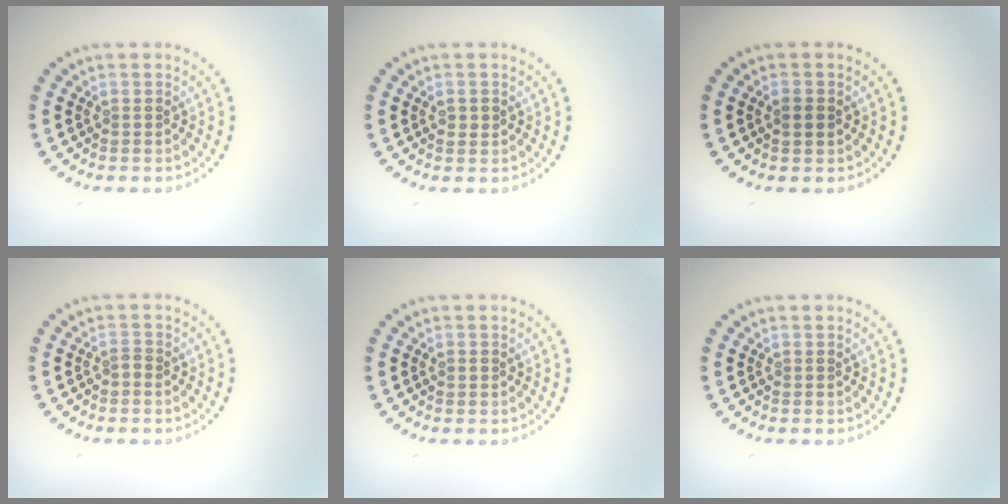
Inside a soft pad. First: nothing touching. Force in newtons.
{"total": 1.1, "press": 1.1, "slide": 0.1}
{"total": 1.6, "press": 1.6, "slide": 0.1}
{"total": 0.9, "press": 0.5, "slide": 0.7}
{"total": 0.6, "press": 0.6, "slide": 0.2}
{"total": 0.0}